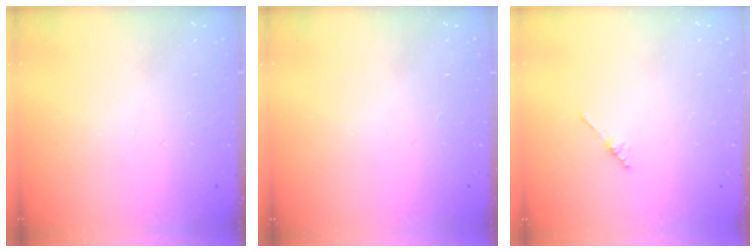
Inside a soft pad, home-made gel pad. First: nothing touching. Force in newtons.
{"total": 0.0}
{"total": 2.1, "press": 2.1, "slide": 0.1}